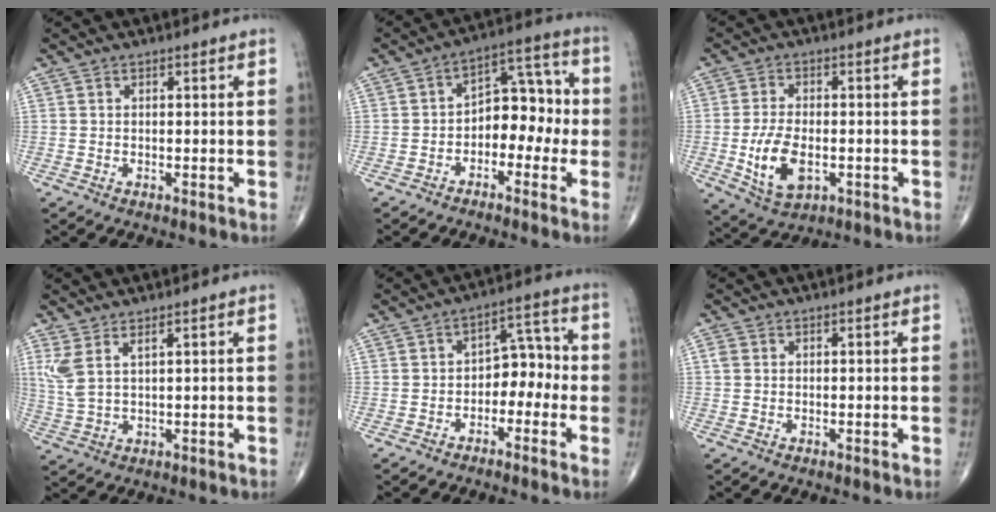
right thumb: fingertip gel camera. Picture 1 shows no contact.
{"total": 10.1, "force": [-2.0, 6.6, 7.3], "torque": [-0.063, 0.048, -0.044]}
{"total": 9.3, "force": [-2.2, 5.1, 7.5], "torque": [-0.141, -0.001, -0.031]}
{"total": 5.3, "force": [2.7, 1.6, 4.2], "torque": [-0.109, -0.013, 0.066]}
{"total": 7.1, "force": [-2.1, 4.8, 4.8], "torque": [-0.035, 0.041, -0.042]}
{"total": 1.2, "force": [0.3, 0.9, 0.7], "torque": [-0.021, 0.005, 0.008]}